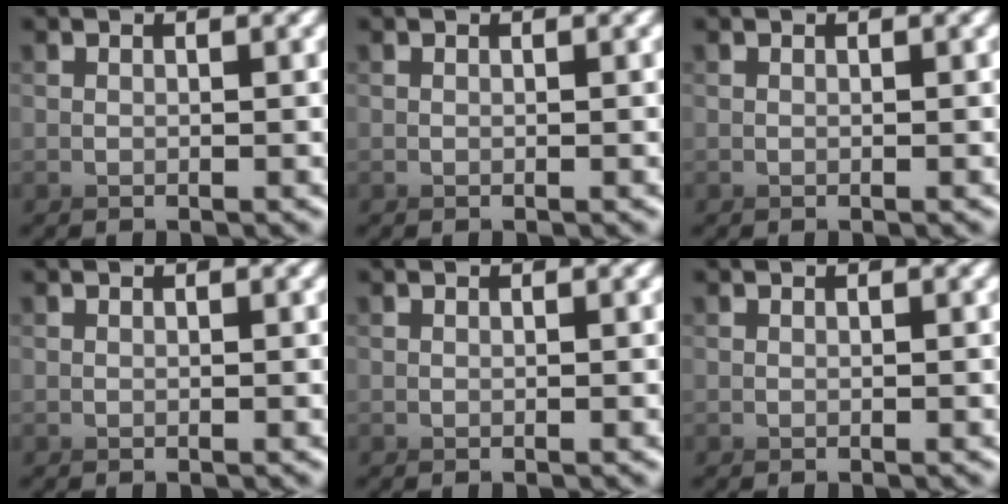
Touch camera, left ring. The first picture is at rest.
{"total": 0.0}
{"total": 0.0}
{"total": 0.0}
{"total": 0.0}
{"total": 0.0}